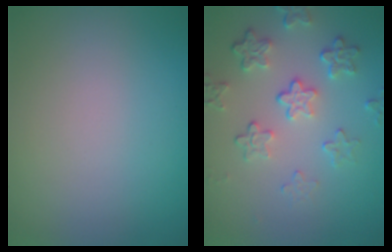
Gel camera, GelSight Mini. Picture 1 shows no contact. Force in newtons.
{"total": 4.6, "press": 3.4, "slide": 3.1}